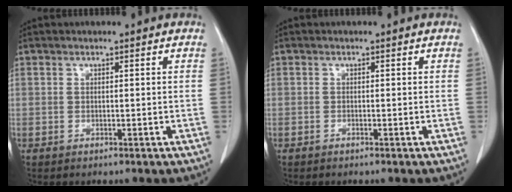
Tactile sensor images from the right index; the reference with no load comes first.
{"total": 0.0}